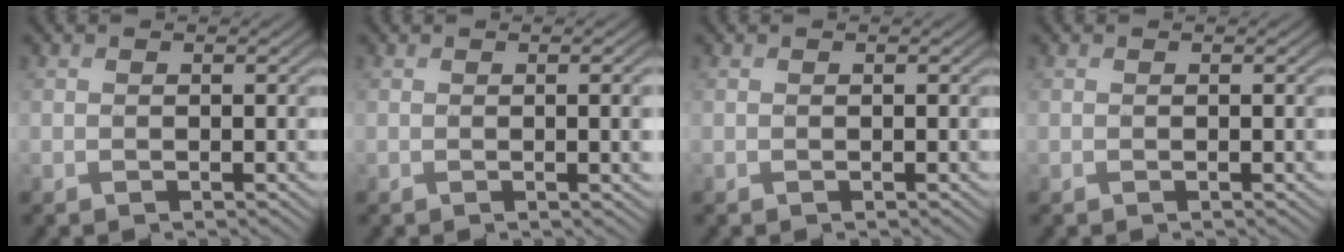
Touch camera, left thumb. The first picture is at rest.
{"total": 3.8, "force": [-0.1, 0.9, 3.7], "torque": [-0.053, 0.004, 0.000]}
{"total": 0.0}
{"total": 0.0}